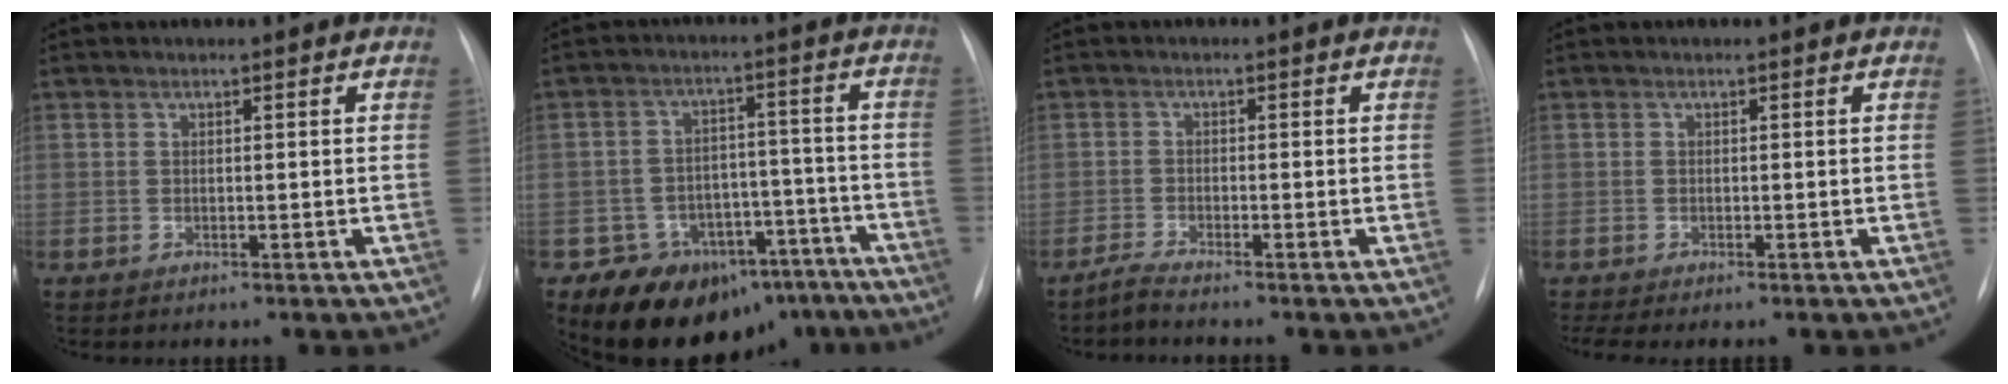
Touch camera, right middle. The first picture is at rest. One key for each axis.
{"total": 14.7, "fx": -11.3, "fy": 8.8, "fz": 3.5, "tx": -0.031, "ty": 0.055, "tz": -0.147}
{"total": 1.9, "fx": -1.8, "fy": -0.5, "fz": 0.5, "tx": -0.018, "ty": -0.007, "tz": -0.040}
{"total": 1.6, "fx": -1.2, "fy": 0.1, "fz": 1.0, "tx": -0.018, "ty": -0.007, "tz": -0.017}